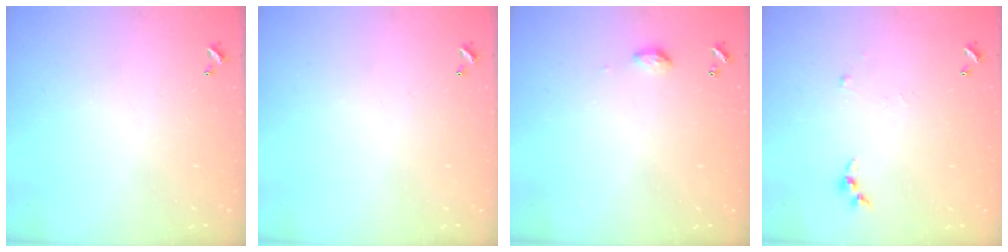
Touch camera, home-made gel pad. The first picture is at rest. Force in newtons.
{"total": 0.0}
{"total": 4.7, "press": 4.7, "slide": 0.6}
{"total": 3.3, "press": 3.3, "slide": 0.5}